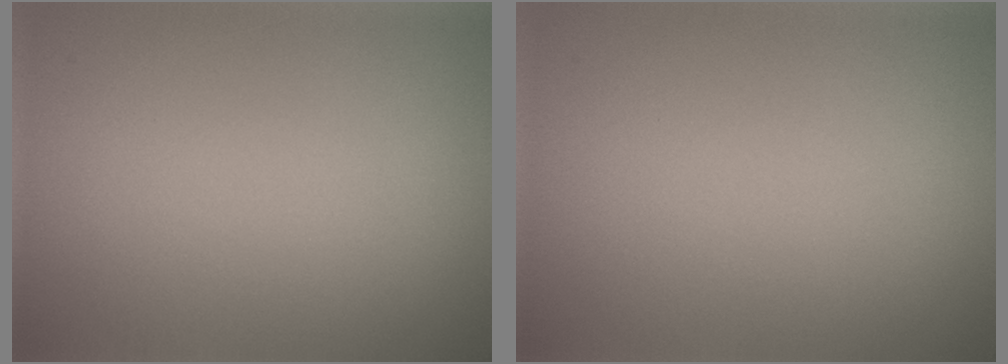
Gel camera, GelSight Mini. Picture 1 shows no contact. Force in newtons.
{"total": 0.0}